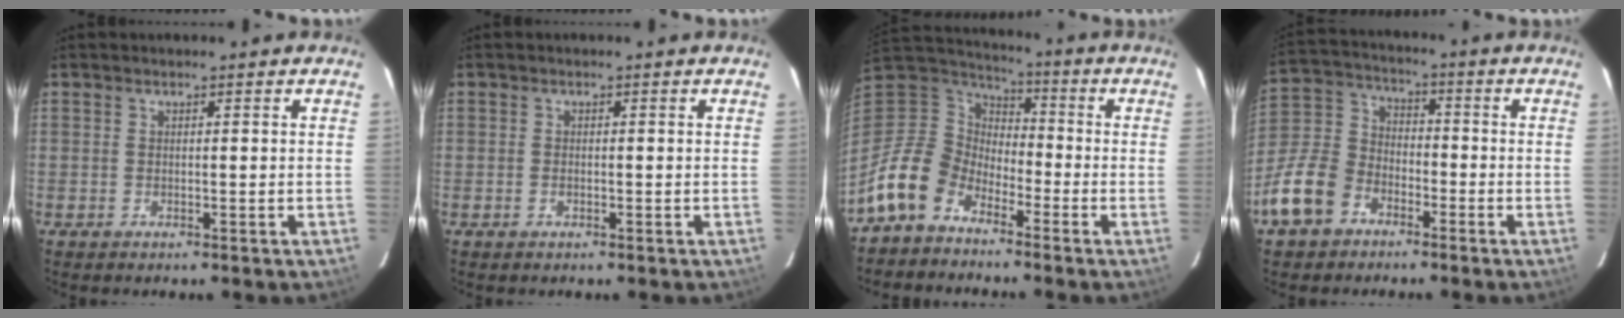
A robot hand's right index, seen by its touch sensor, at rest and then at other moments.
{"total": 0.8, "force": [-0.4, 0.5, 0.6], "torque": [-0.010, 0.000, -0.006]}
{"total": 12.1, "force": [-8.4, 7.5, 4.6], "torque": [-0.108, 0.022, -0.171]}
{"total": 14.0, "force": [-7.9, 9.7, 6.3], "torque": [-0.158, 0.032, -0.150]}